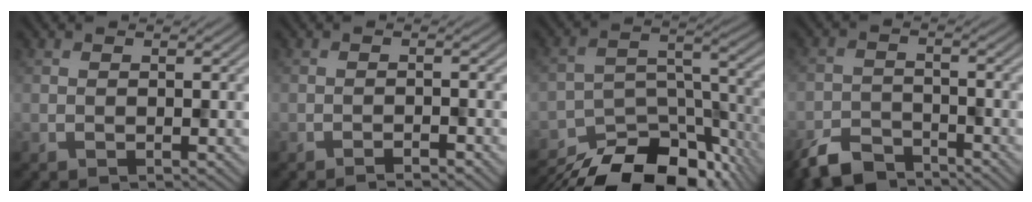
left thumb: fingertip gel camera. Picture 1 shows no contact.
{"total": 1.5, "force": [-1.3, 0.0, 0.7], "torque": [-0.010, 0.004, -0.022]}
{"total": 16.3, "force": [-13.7, 6.1, 6.3], "torque": [-0.115, -0.021, -0.197]}
{"total": 6.0, "force": [-5.1, 2.2, 2.1], "torque": [-0.037, -0.007, -0.106]}